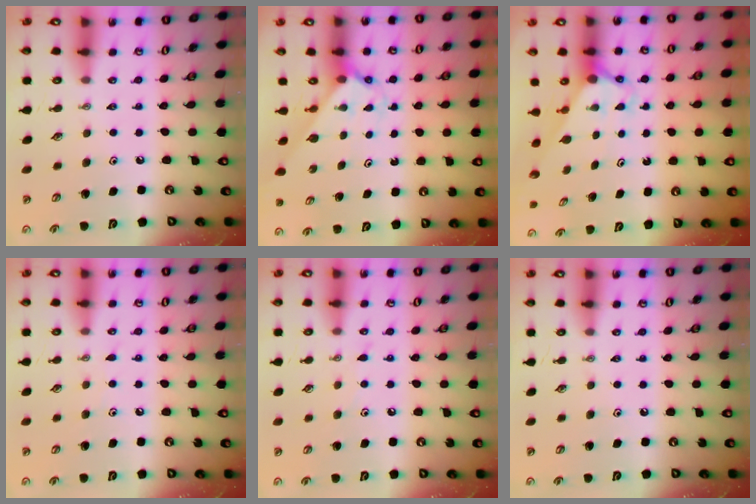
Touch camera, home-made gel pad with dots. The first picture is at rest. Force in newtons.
{"total": 2.2, "press": 2.2, "slide": 0.2}
{"total": 2.8, "press": 2.8, "slide": 0.0}
{"total": 4.9, "press": 4.9, "slide": 0.6}
{"total": 5.2, "press": 5.2, "slide": 0.6}
{"total": 0.0}